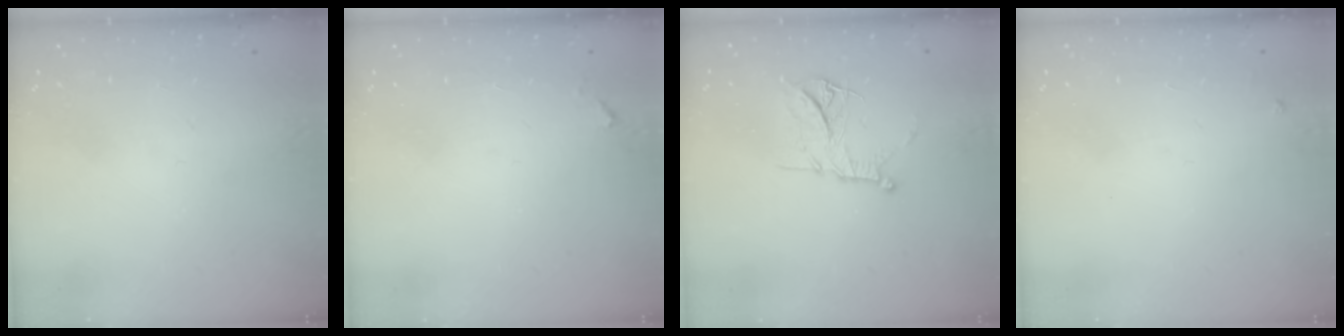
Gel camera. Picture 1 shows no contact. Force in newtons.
{"total": 4.2, "press": 4.2, "slide": 0.1}
{"total": 11.7, "press": 11.6, "slide": 1.0}
{"total": 3.0, "press": 3.0, "slide": 0.5}